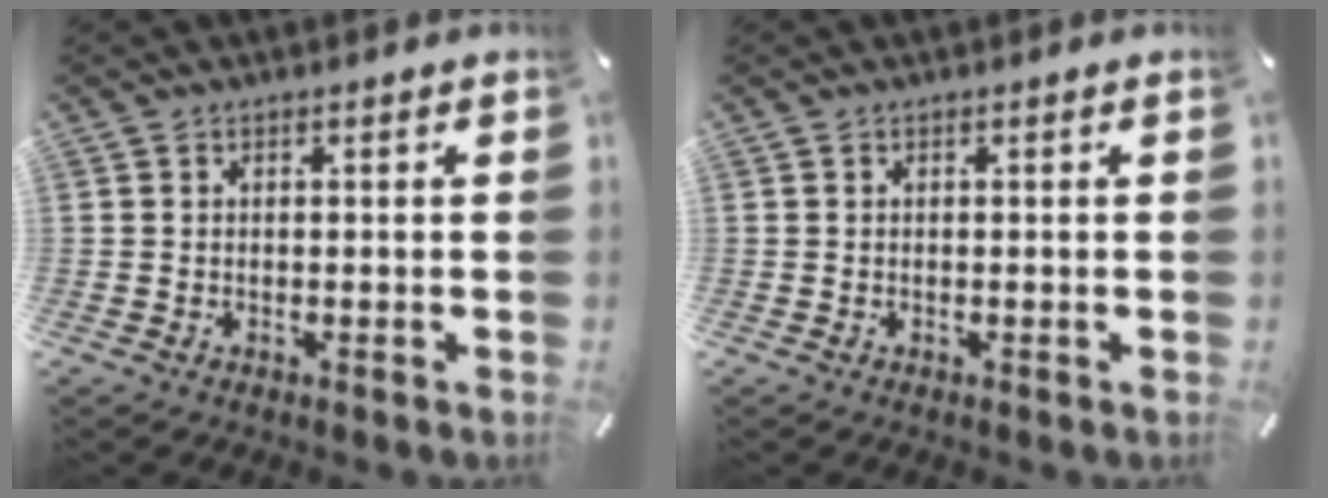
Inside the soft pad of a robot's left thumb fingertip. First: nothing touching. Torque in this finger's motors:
{"motor_torque": [-0.02, -0.01, 0.00, 0.00, 0.00]}